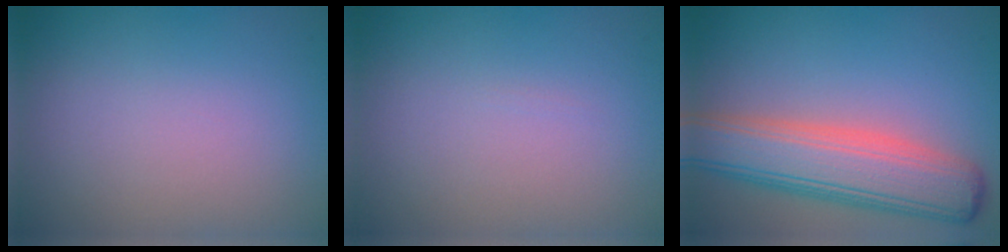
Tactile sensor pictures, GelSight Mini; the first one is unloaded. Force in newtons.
{"total": 0.0}
{"total": 8.2, "press": 8.1, "slide": 0.5}